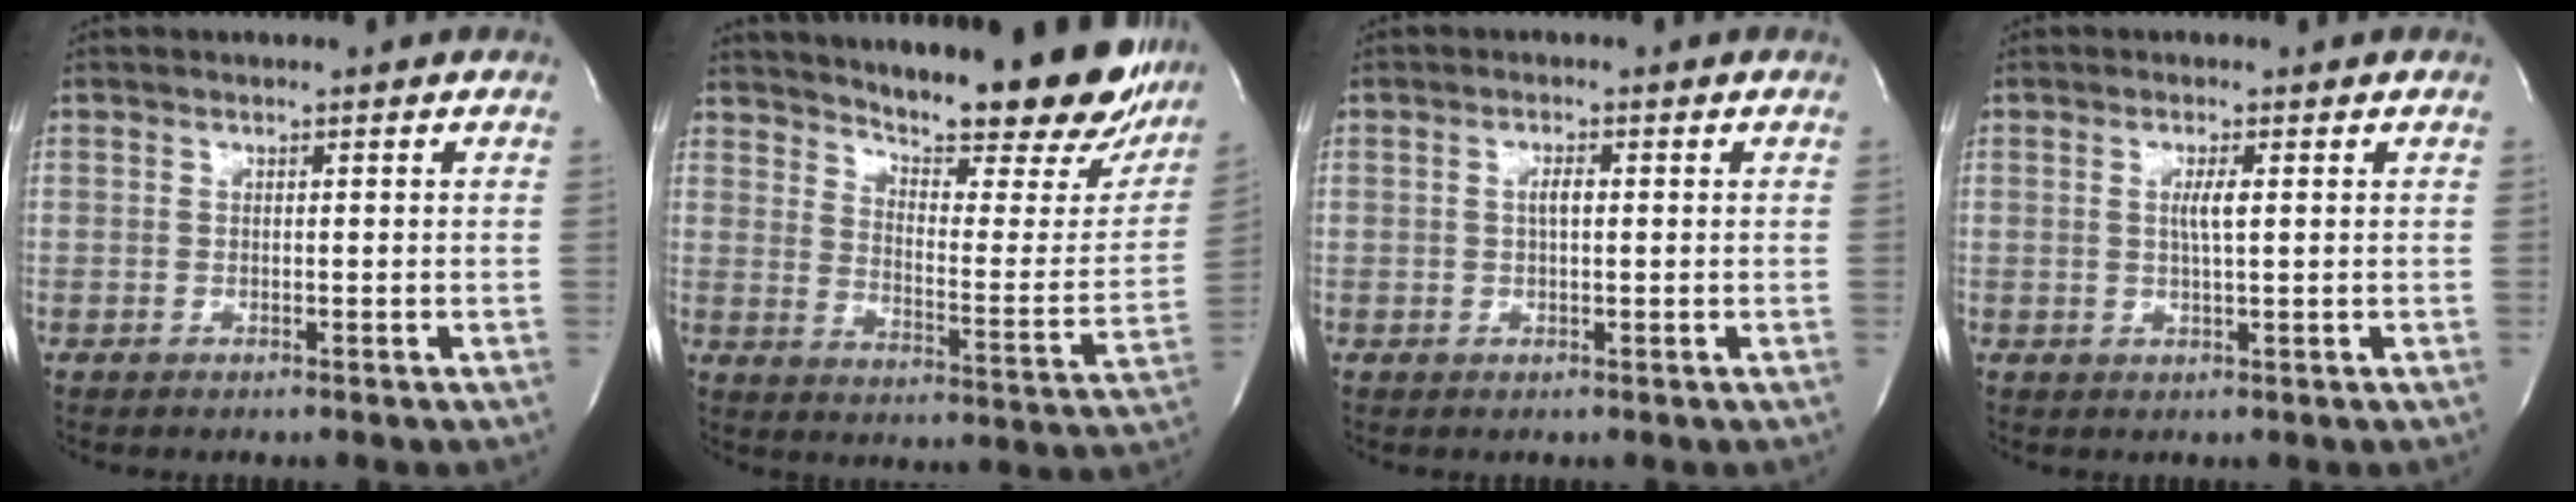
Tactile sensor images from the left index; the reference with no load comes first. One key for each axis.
{"total": 25.7, "fx": 22.0, "fy": 4.9, "fz": 12.4, "tx": -0.185, "ty": -0.065, "tz": 0.278}
{"total": 1.7, "fx": 0.2, "fy": 0.5, "fz": 1.7, "tx": -0.034, "ty": 0.003, "tz": 0.004}
{"total": 2.3, "fx": 0.5, "fy": -0.1, "fz": 2.2, "tx": -0.046, "ty": -0.002, "tz": 0.008}